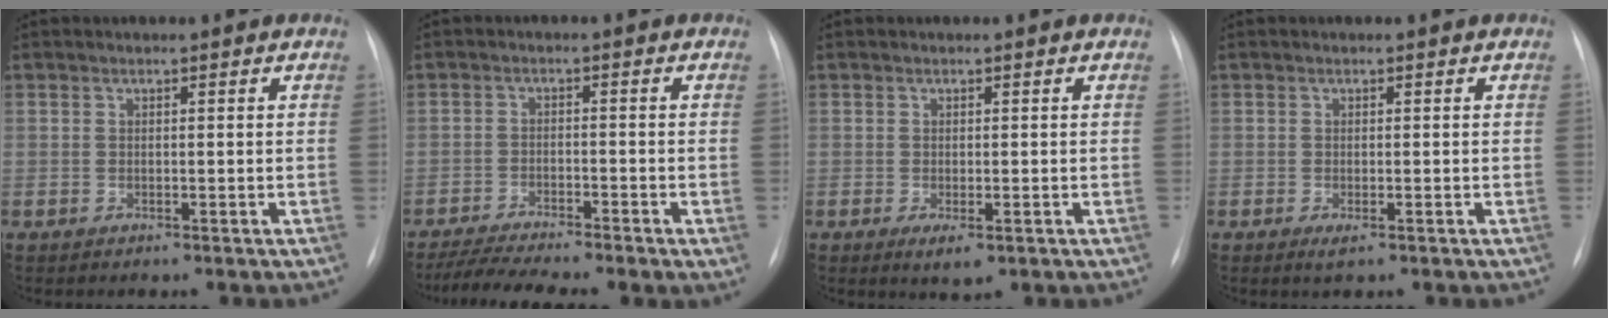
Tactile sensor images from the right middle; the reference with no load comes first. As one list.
[{"total": 7.7, "force": [-6.2, 0.4, 4.5], "torque": [-0.079, -0.012, -0.104]}, {"total": 2.6, "force": [-1.1, 0.9, 2.2], "torque": [-0.031, -0.005, -0.012]}, {"total": 1.2, "force": [-0.6, 0.2, 1.0], "torque": [-0.017, -0.003, -0.008]}]